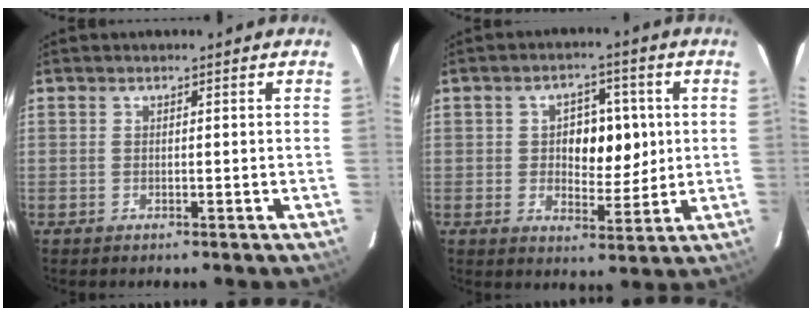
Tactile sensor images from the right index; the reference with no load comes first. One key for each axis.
{"total": 7.7, "fx": 1.0, "fy": 4.4, "fz": 6.2, "tx": -0.086, "ty": 0.013, "tz": 0.023}